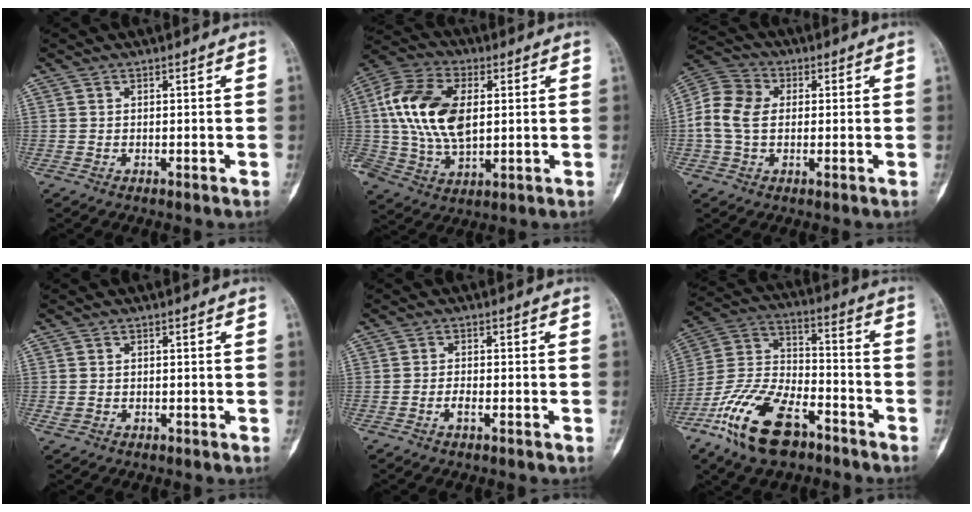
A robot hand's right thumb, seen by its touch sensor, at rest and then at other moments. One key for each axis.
{"total": 16.5, "fx": 2.2, "fy": 9.7, "fz": 13.1, "tx": -0.257, "ty": 0.006, "tz": 0.038}
{"total": 9.1, "fx": 0.1, "fy": 6.6, "fz": 6.3, "tx": -0.126, "ty": 0.023, "tz": -0.007}
{"total": 1.1, "fx": -0.4, "fy": 0.9, "fz": 0.4, "tx": -0.011, "ty": 0.001, "tz": -0.005}
{"total": 1.8, "fx": -1.0, "fy": 0.6, "fz": 1.4, "tx": -0.028, "ty": 0.004, "tz": -0.021}
{"total": 18.5, "fx": -11.1, "fy": 8.7, "fz": 12.0, "tx": -0.232, "ty": 0.063, "tz": -0.209}